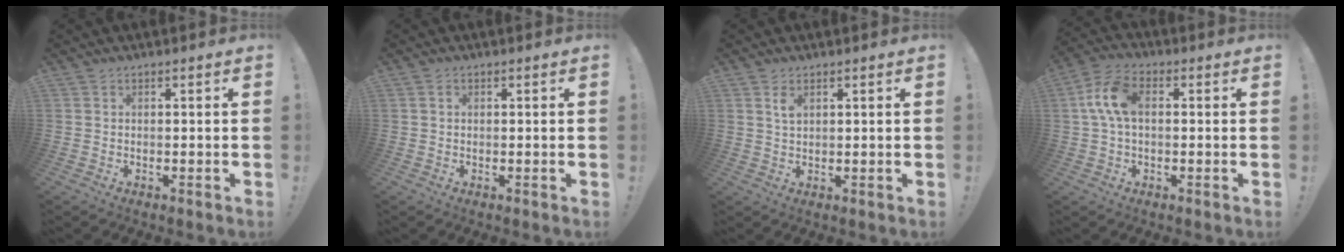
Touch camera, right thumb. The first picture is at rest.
{"total": 0.6, "force": [0.2, 0.5, 0.3], "torque": [-0.004, 0.001, 0.002]}
{"total": 2.8, "force": [1.4, 1.4, 1.9], "torque": [-0.031, -0.003, 0.024]}
{"total": 9.9, "force": [1.0, 5.7, 8.0], "torque": [-0.158, 0.009, 0.022]}